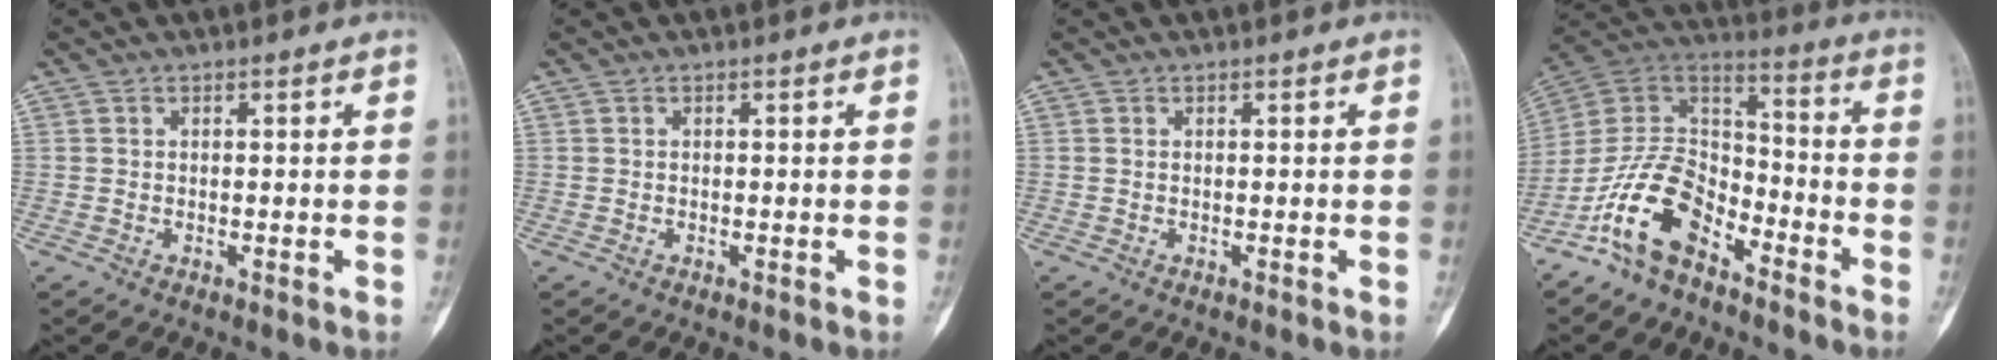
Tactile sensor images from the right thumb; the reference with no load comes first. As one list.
[{"total": 0.0}, {"total": 0.0}, {"total": 14.5, "force": [-9.2, 7.7, 8.2], "torque": [-0.143, 0.084, -0.184]}]